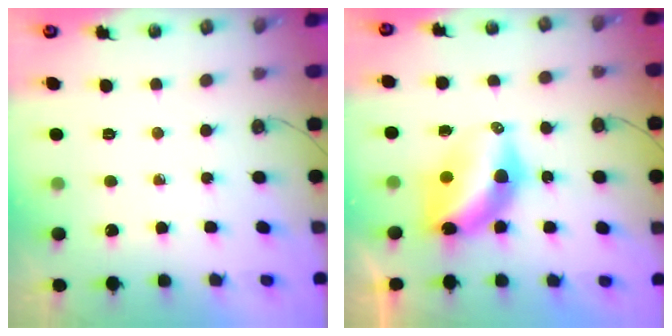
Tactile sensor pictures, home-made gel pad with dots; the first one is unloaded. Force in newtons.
{"total": 8.3, "press": 8.3, "slide": 0.4}